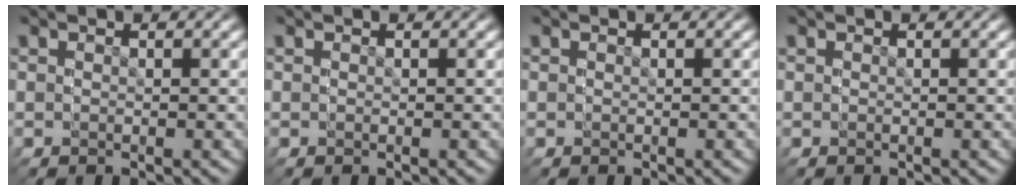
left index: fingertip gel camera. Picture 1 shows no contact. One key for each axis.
{"total": 0.0}
{"total": 0.0}
{"total": 0.0}